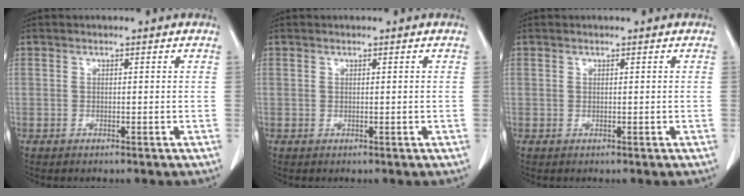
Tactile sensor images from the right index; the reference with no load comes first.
{"total": 0.0}
{"total": 0.0}